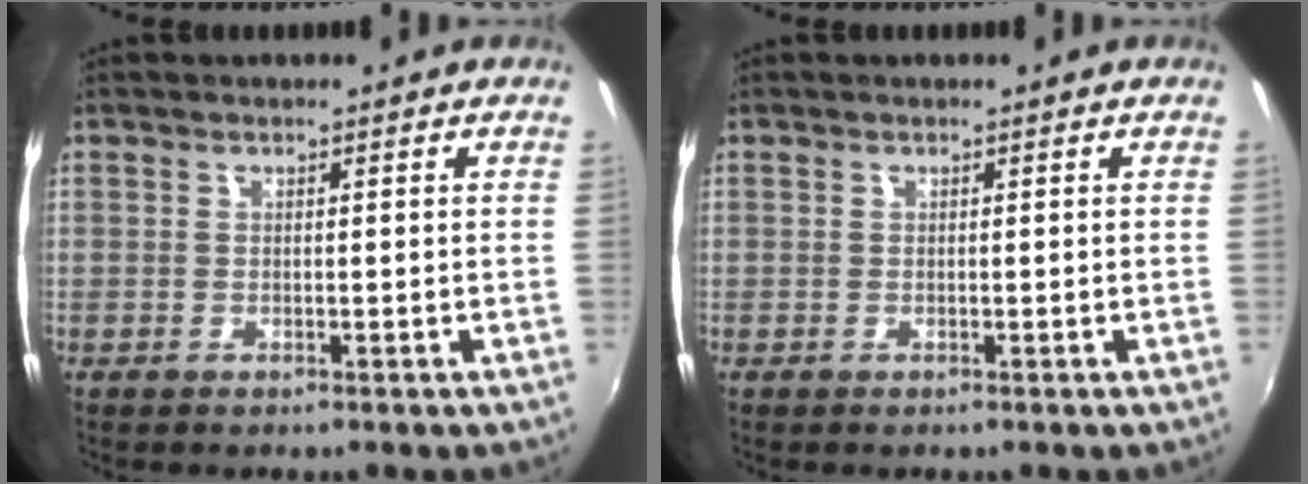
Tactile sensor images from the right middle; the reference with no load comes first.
{"total": 0.0}